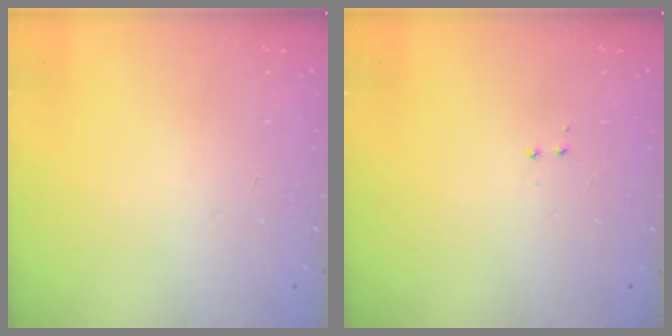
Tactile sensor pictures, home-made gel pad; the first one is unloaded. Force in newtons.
{"total": 3.5, "press": 3.5, "slide": 0.5}